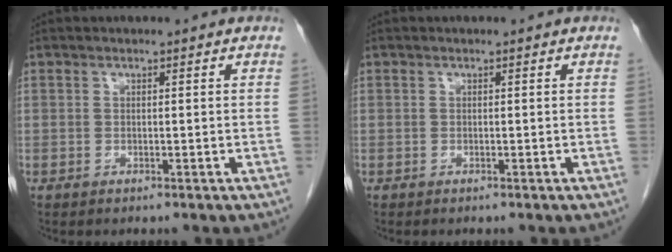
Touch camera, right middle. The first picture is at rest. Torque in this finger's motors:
{"motor_torque": [-0.50, -0.06, -0.05, 0.00]}